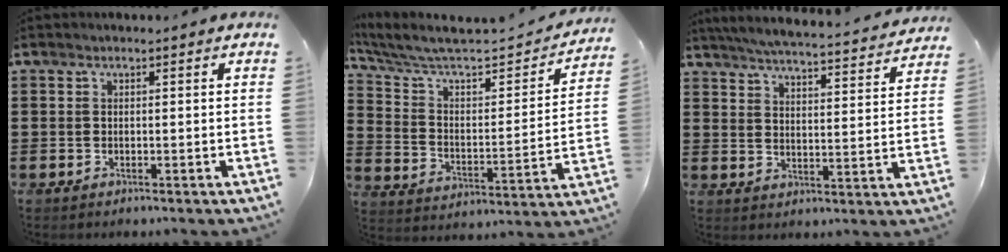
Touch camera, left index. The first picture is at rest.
{"total": 6.0, "force": [5.2, 1.3, 2.8], "torque": [-0.082, -0.047, 0.083]}
{"total": 5.0, "force": [4.8, -0.5, 1.1], "torque": [-0.045, -0.041, 0.079]}